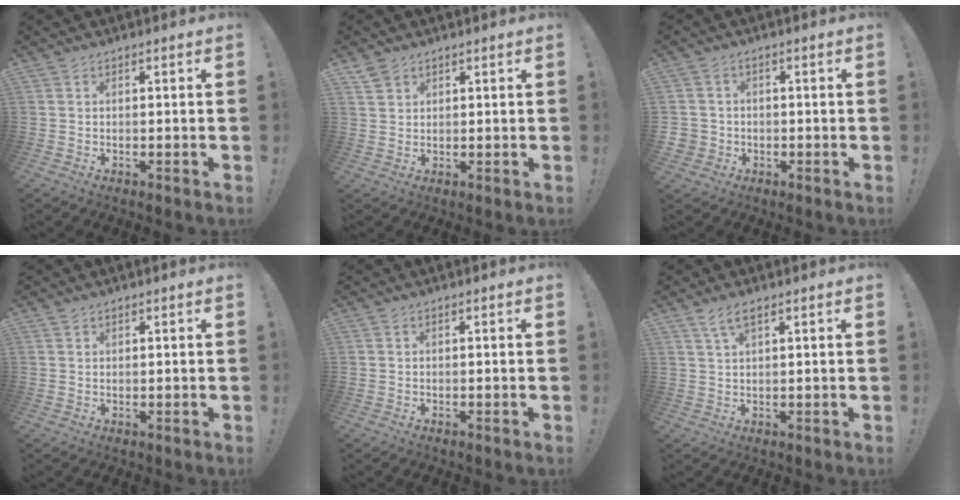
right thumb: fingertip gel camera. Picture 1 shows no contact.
{"total": 2.7, "force": [2.1, 1.4, 0.7], "torque": [-0.002, -0.014, 0.038]}
{"total": 3.2, "force": [-0.6, 3.0, 1.1], "torque": [-0.015, 0.006, -0.009]}
{"total": 1.1, "force": [0.9, 0.6, 0.2], "torque": [-0.003, 0.000, 0.017]}
{"total": 0.0}
{"total": 3.7, "force": [2.2, 0.7, 2.9], "torque": [-0.062, -0.003, 0.040]}